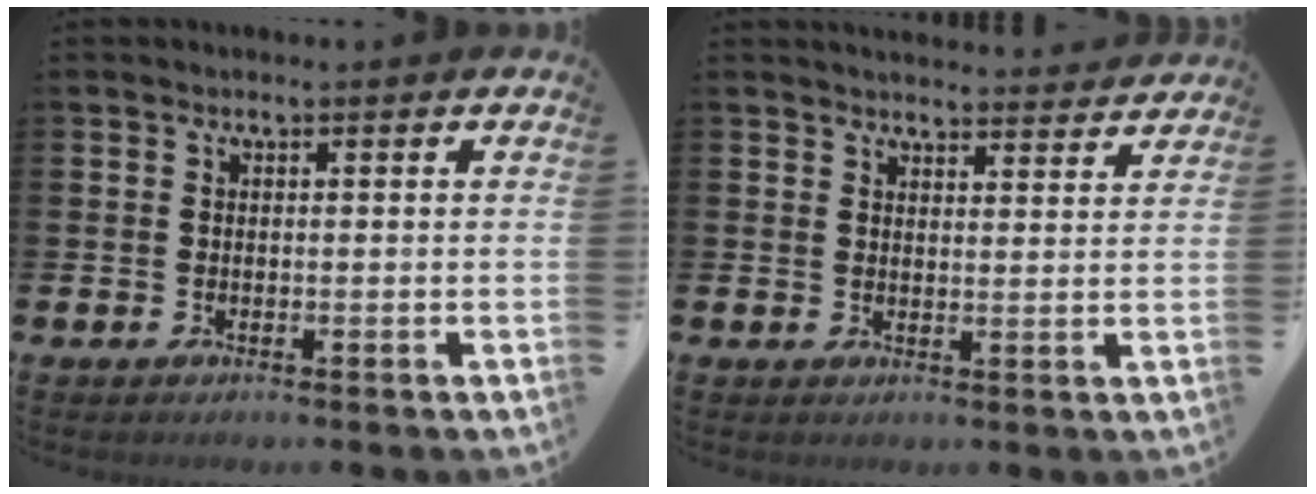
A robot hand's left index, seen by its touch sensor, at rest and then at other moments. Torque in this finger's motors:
{"motor_torque": [0.93, -1.21, 0.24, 0.07]}